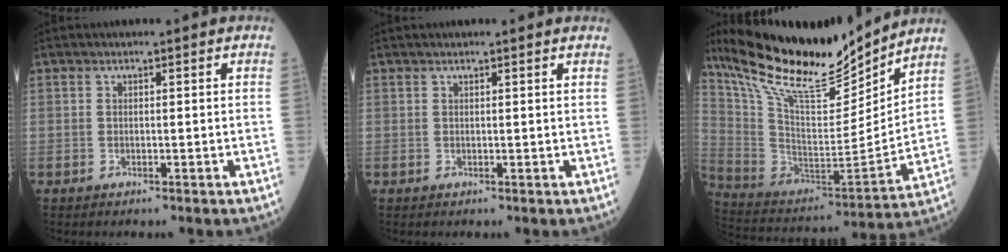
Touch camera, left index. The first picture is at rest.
{"total": 1.6, "force": [1.5, -0.3, 0.6], "torque": [-0.018, 0.007, 0.019]}
{"total": 22.2, "force": [18.6, 3.9, 11.5], "torque": [-0.219, -0.018, 0.329]}